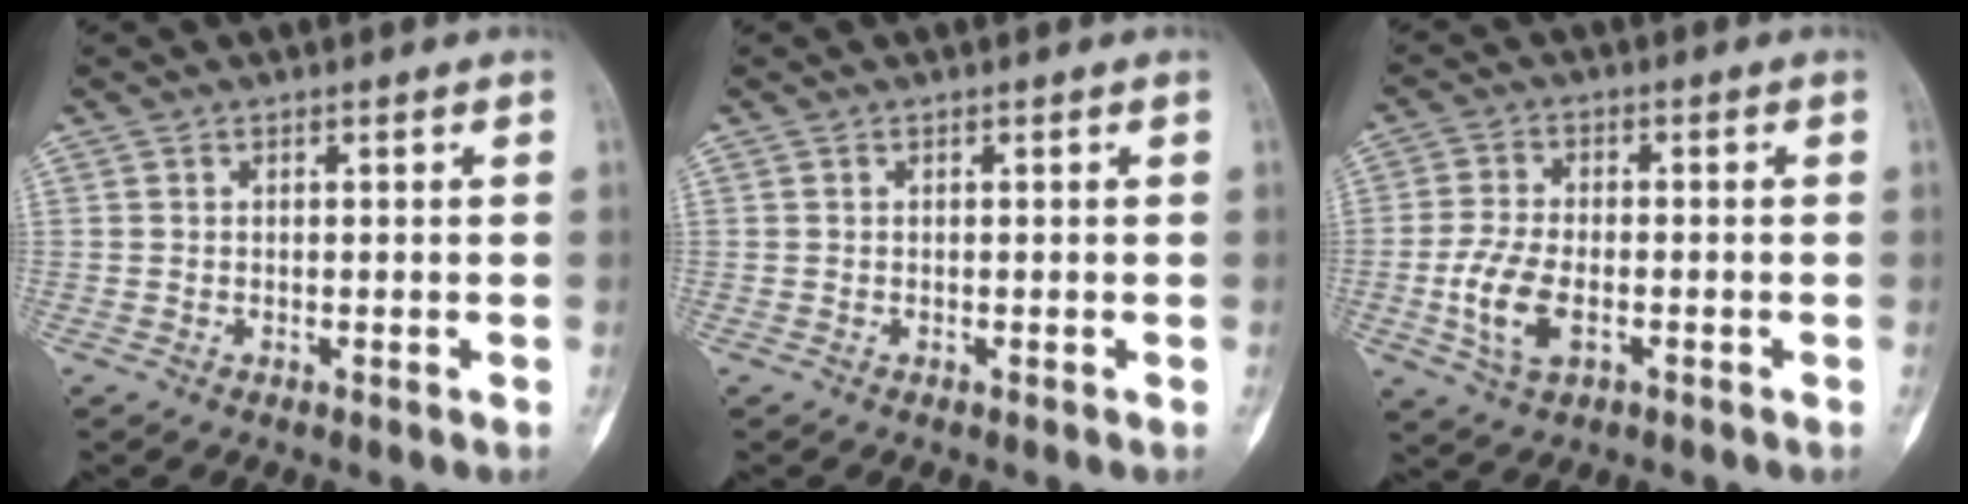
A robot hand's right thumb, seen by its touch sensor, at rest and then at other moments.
{"total": 0.0}
{"total": 8.5, "force": [-2.4, 4.5, 6.8], "torque": [-0.144, 0.005, -0.043]}